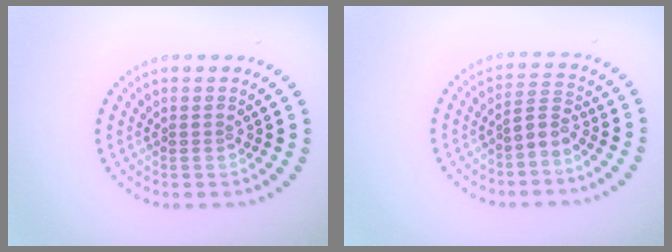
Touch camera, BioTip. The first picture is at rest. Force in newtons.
{"total": 1.9, "press": 1.4, "slide": 1.3}